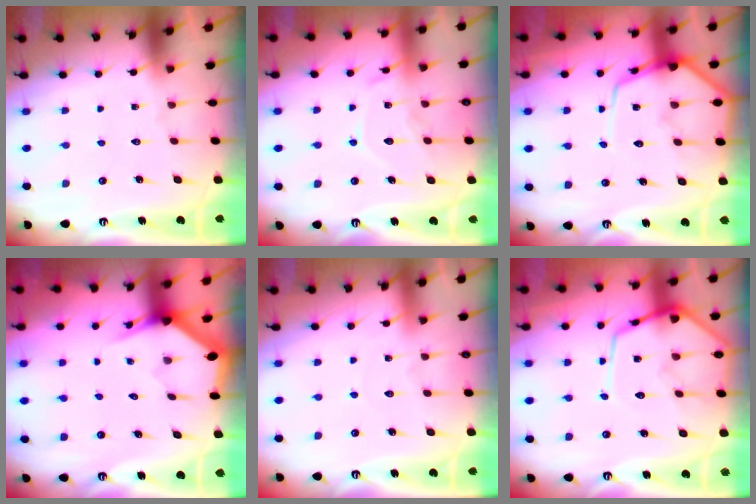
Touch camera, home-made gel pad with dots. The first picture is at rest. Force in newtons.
{"total": 11.5, "press": 11.4, "slide": 1.1}
{"total": 11.4, "press": 11.4, "slide": 1.0}
{"total": 2.9, "press": 2.9, "slide": 0.0}
{"total": 2.8, "press": 2.8, "slide": 0.3}
{"total": 12.9, "press": 12.9, "slide": 1.2}